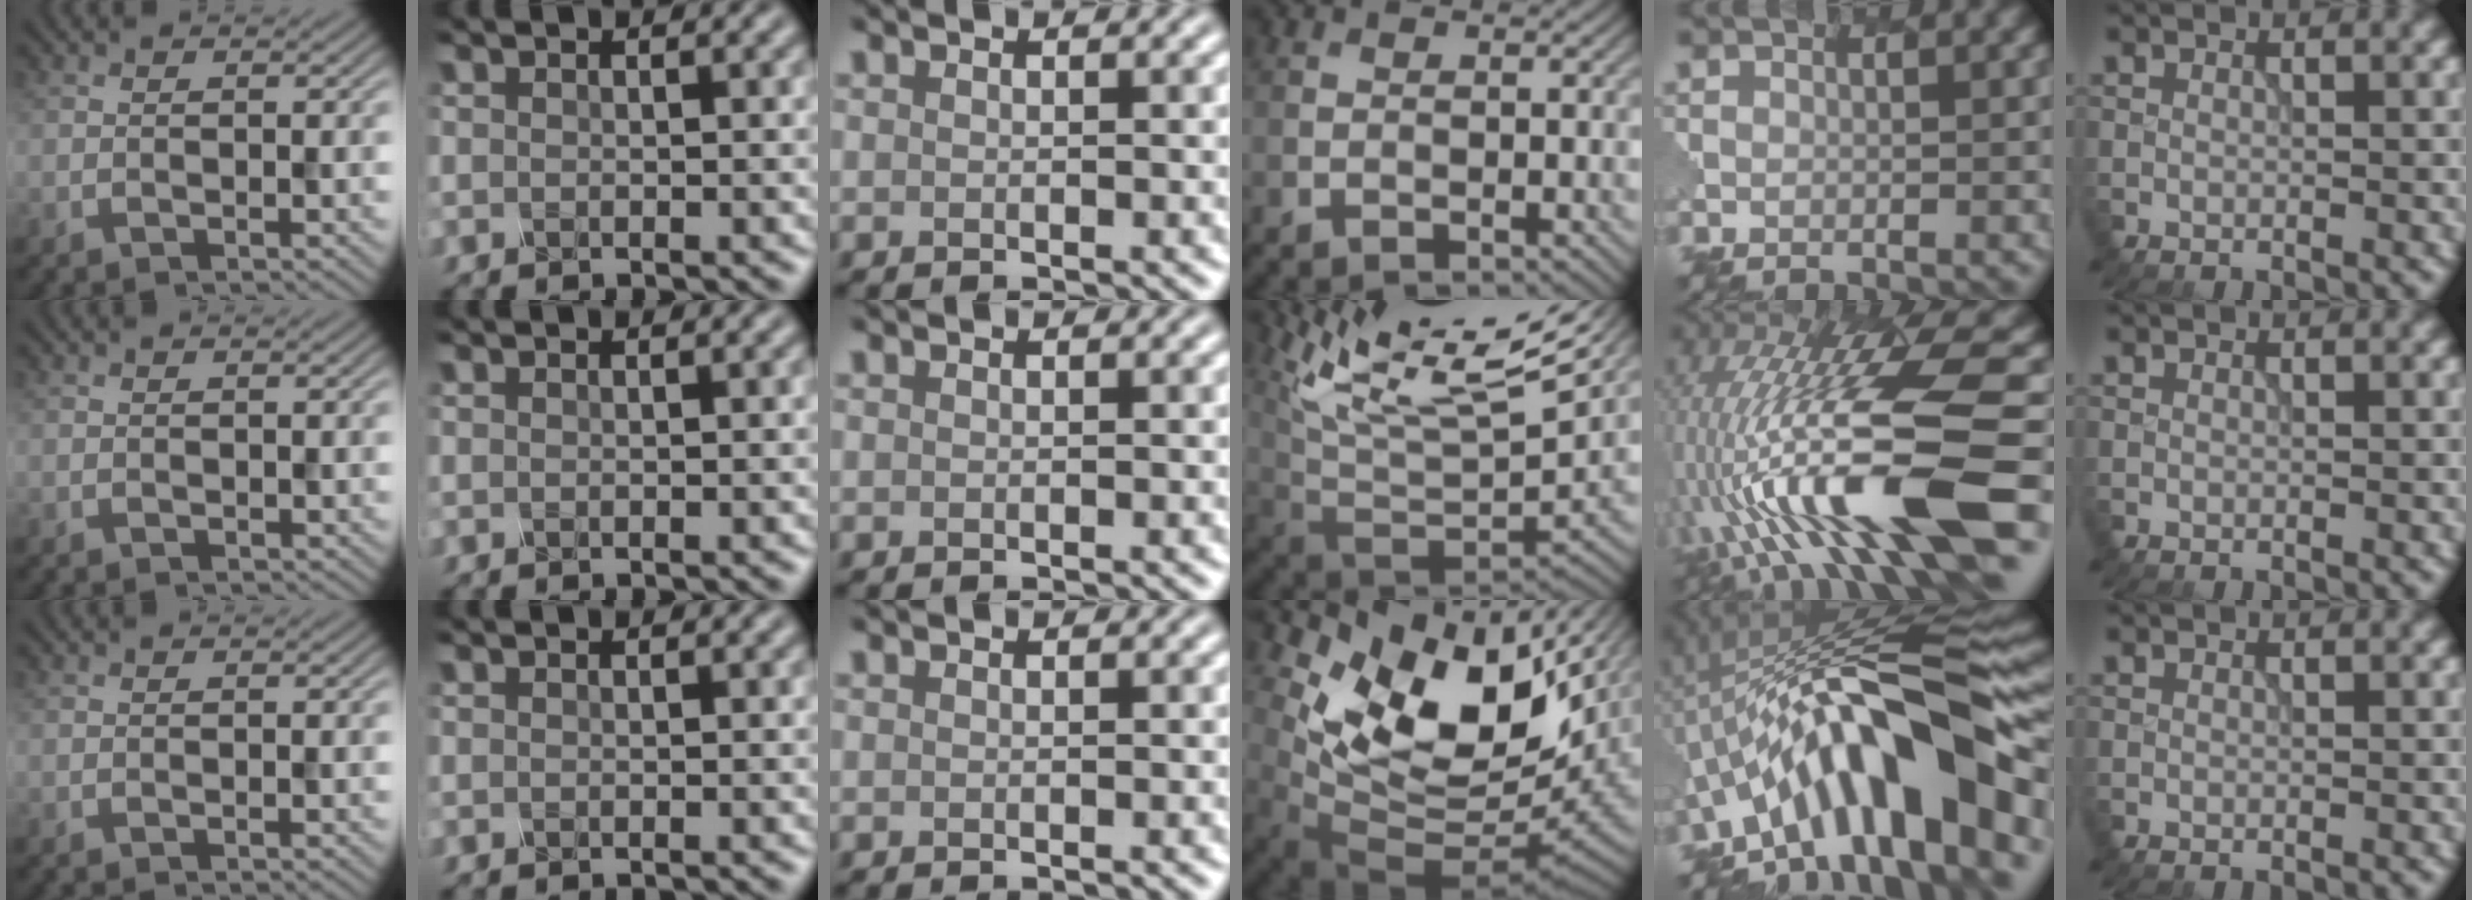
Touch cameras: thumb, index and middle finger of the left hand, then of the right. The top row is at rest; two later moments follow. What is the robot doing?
{"motion": "unscrew", "object": "spray bottle"}